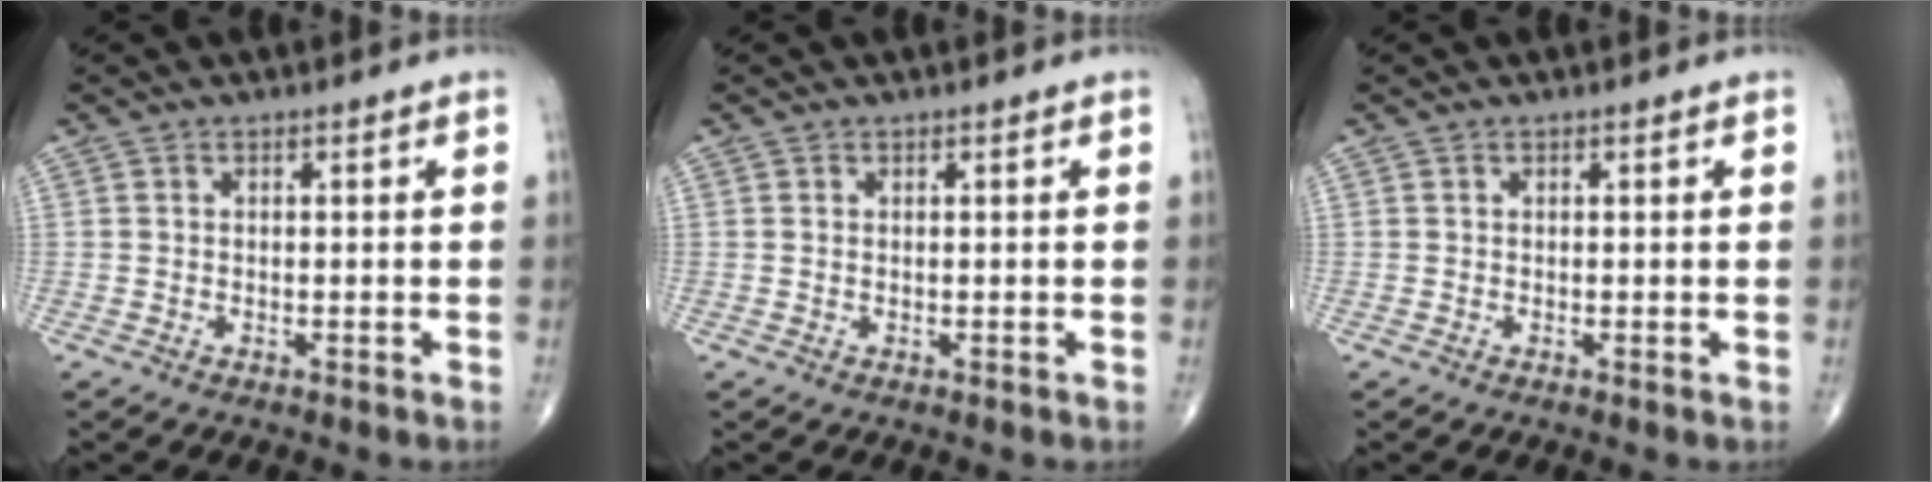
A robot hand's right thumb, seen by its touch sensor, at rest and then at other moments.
{"total": 0.0}
{"total": 0.0}